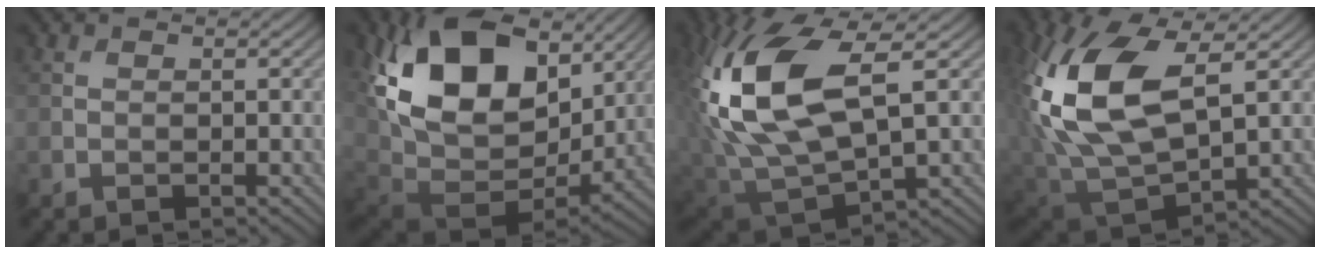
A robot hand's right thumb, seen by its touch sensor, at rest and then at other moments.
{"total": 20.1, "force": [6.2, 13.4, 13.6], "torque": [-0.292, -0.010, 0.137]}
{"total": 16.0, "force": [3.5, 8.1, 13.3], "torque": [-0.324, 0.001, 0.077]}
{"total": 15.9, "force": [3.3, 8.8, 12.9], "torque": [-0.313, 0.000, 0.071]}